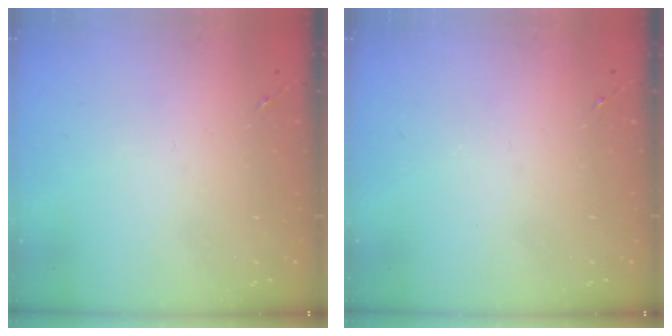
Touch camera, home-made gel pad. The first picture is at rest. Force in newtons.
{"total": 0.0}